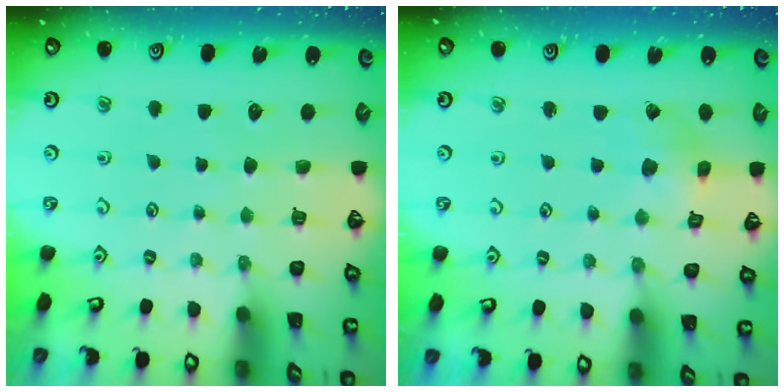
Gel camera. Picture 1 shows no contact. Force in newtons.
{"total": 2.7, "press": 2.7, "slide": 0.2}